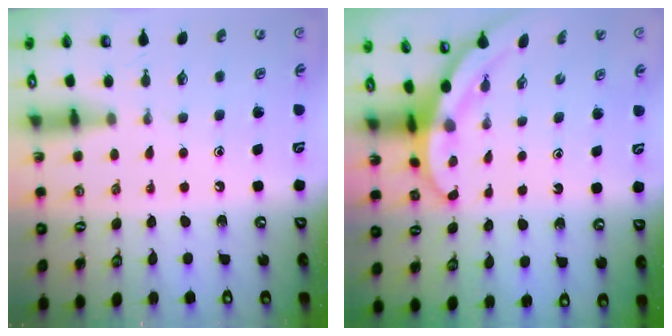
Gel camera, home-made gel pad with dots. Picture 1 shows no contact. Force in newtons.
{"total": 3.4, "press": 3.4, "slide": 0.1}